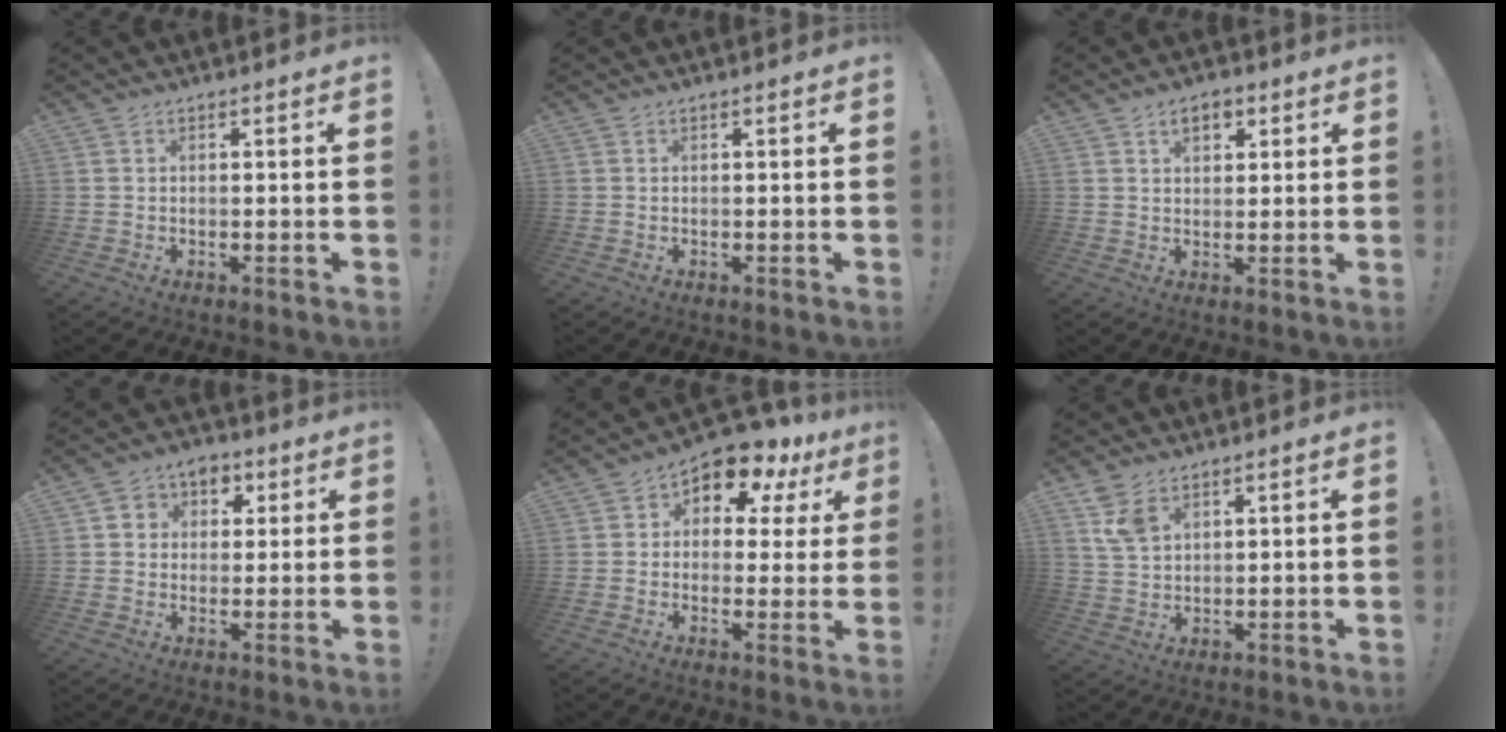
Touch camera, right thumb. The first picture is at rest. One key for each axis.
{"total": 0.0}
{"total": 5.1, "fx": 2.3, "fy": 3.3, "fz": 3.1, "tx": -0.044, "ty": 0.004, "tz": 0.039}
{"total": 6.3, "fx": 1.0, "fy": 6.0, "fz": 1.7, "tx": -0.021, "ty": 0.004, "tz": 0.020}
{"total": 8.1, "fx": 5.1, "fy": 5.0, "fz": 3.8, "tx": -0.058, "ty": -0.046, "tz": 0.092}
{"total": 6.3, "fx": 3.8, "fy": 3.5, "fz": 3.6, "tx": -0.068, "ty": -0.013, "tz": 0.075}